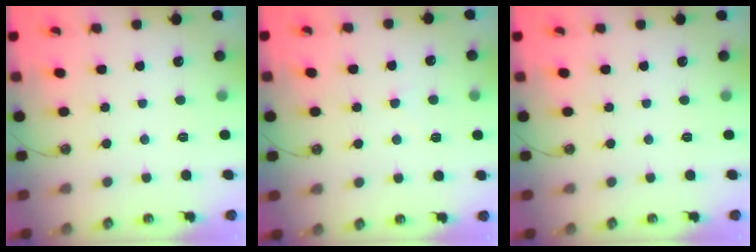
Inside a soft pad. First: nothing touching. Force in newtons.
{"total": 5.4, "press": 5.4, "slide": 0.5}
{"total": 0.0}